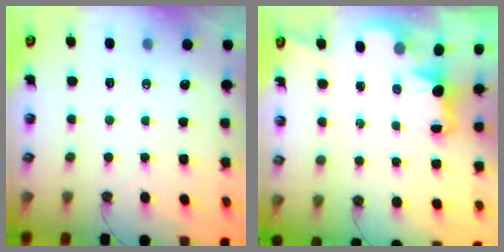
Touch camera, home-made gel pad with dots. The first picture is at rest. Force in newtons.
{"total": 2.3, "press": 2.2, "slide": 0.7}